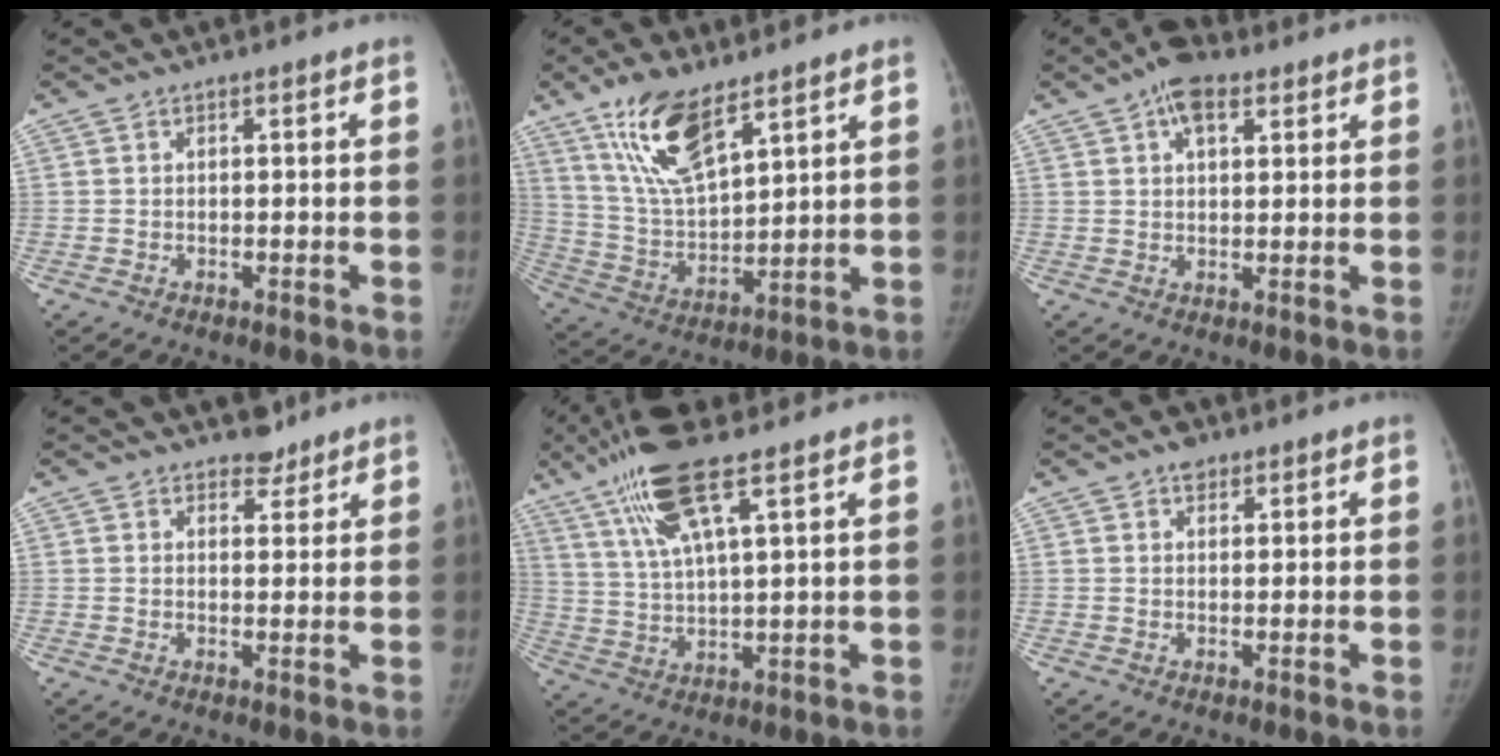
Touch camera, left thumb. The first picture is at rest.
{"total": 14.2, "force": [9.0, 5.1, 9.8], "torque": [-0.169, -0.040, 0.183]}
{"total": 7.1, "force": [3.8, 3.8, 4.7], "torque": [-0.058, 0.002, 0.056]}
{"total": 2.9, "force": [2.5, 1.6, 0.3], "torque": [0.016, -0.017, 0.032]}
{"total": 12.5, "force": [7.6, 2.5, 9.6], "torque": [-0.198, -0.014, 0.148]}
{"total": 2.4, "force": [1.6, 1.5, 1.0], "torque": [-0.001, -0.006, 0.020]}